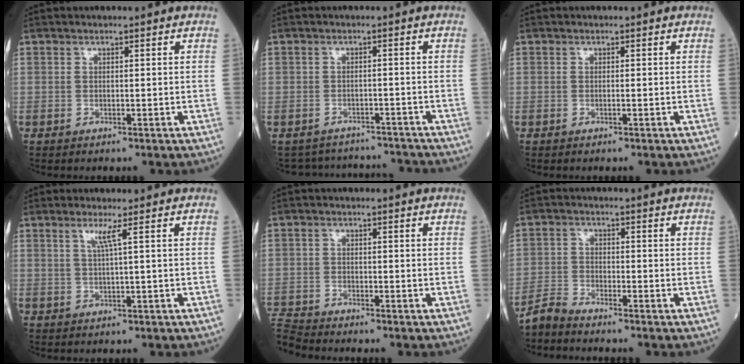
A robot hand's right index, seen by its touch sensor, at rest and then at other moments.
{"total": 8.1, "force": [-7.7, 2.3, -0.5], "torque": [0.004, 0.027, -0.093]}
{"total": 0.0}
{"total": 2.2, "force": [0.9, -0.8, 1.8], "torque": [-0.042, -0.003, 0.022]}
{"total": 4.3, "force": [-4.3, -0.3, -0.2], "torque": [-0.002, -0.014, -0.085]}
{"total": 2.9, "force": [-2.9, -0.1, 0.2], "torque": [-0.007, -0.016, -0.062]}